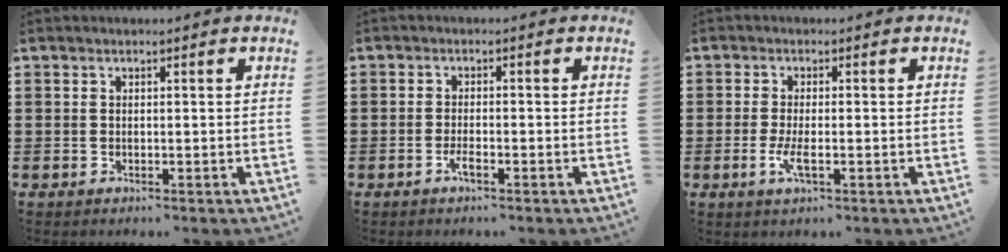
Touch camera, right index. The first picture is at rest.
{"total": 2.0, "force": [-1.2, 0.3, 1.6], "torque": [-0.036, -0.005, -0.023]}
{"total": 3.4, "force": [-1.1, 0.7, 3.2], "torque": [-0.075, -0.010, -0.025]}